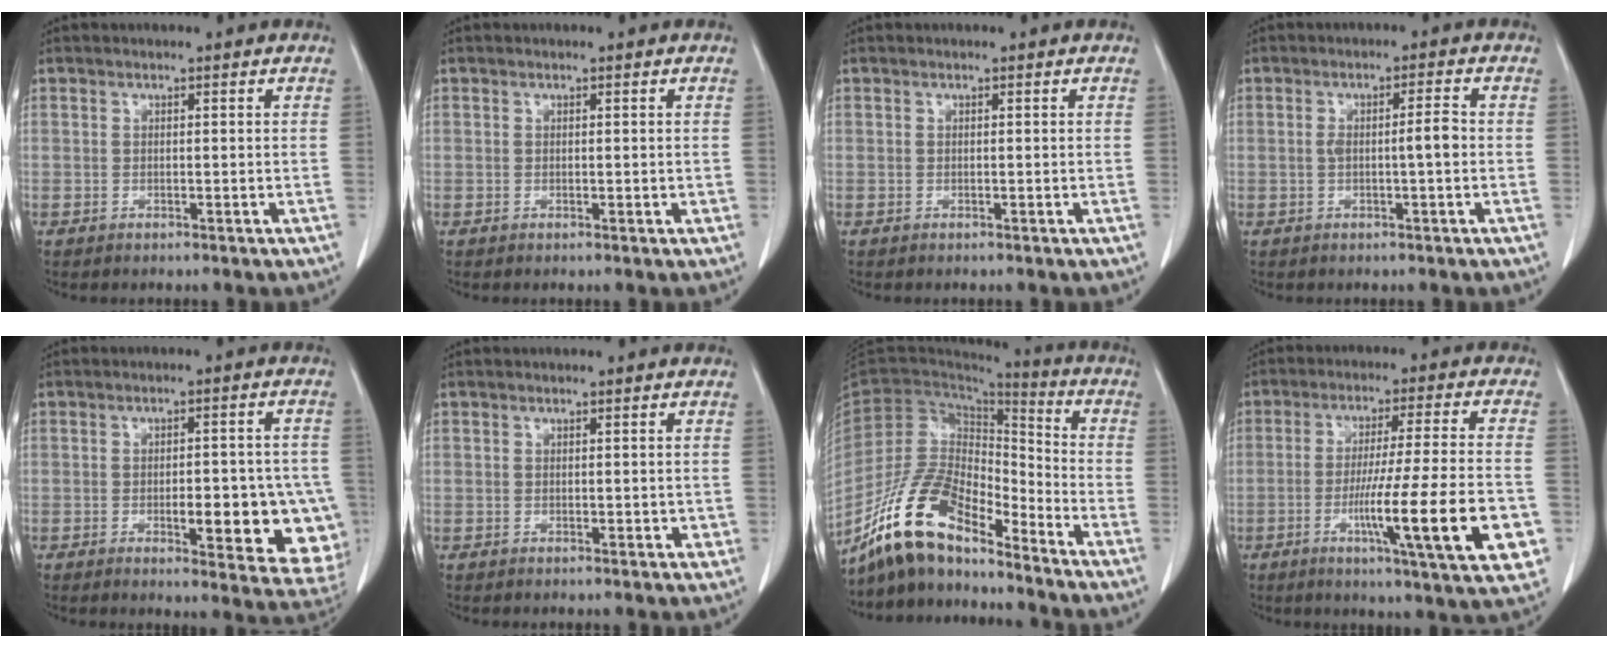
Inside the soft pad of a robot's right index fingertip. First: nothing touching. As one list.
[{"total": 0.7, "force": [0.0, 0.4, 0.6], "torque": [-0.006, 0.000, 0.001]}, {"total": 0.0}, {"total": 3.6, "force": [-0.3, 0.3, 3.6], "torque": [-0.065, 0.008, -0.003]}, {"total": 14.3, "force": [-3.6, 4.7, 13.1], "torque": [-0.100, 0.016, -0.028]}, {"total": 1.3, "force": [0.0, 0.9, 1.0], "torque": [-0.008, -0.001, 0.001]}, {"total": 14.6, "force": [-11.8, 4.6, 7.3], "torque": [-0.142, 0.023, -0.221]}, {"total": 17.8, "force": [-5.5, 0.6, 16.9], "torque": [-0.219, -0.016, -0.079]}]